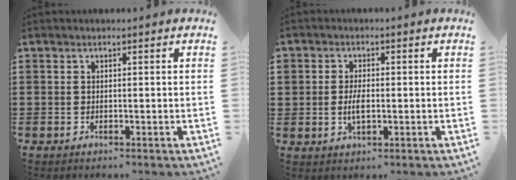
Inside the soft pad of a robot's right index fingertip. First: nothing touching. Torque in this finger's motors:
{"motor_torque": [1.14, 1.00, 0.44, 0.02]}